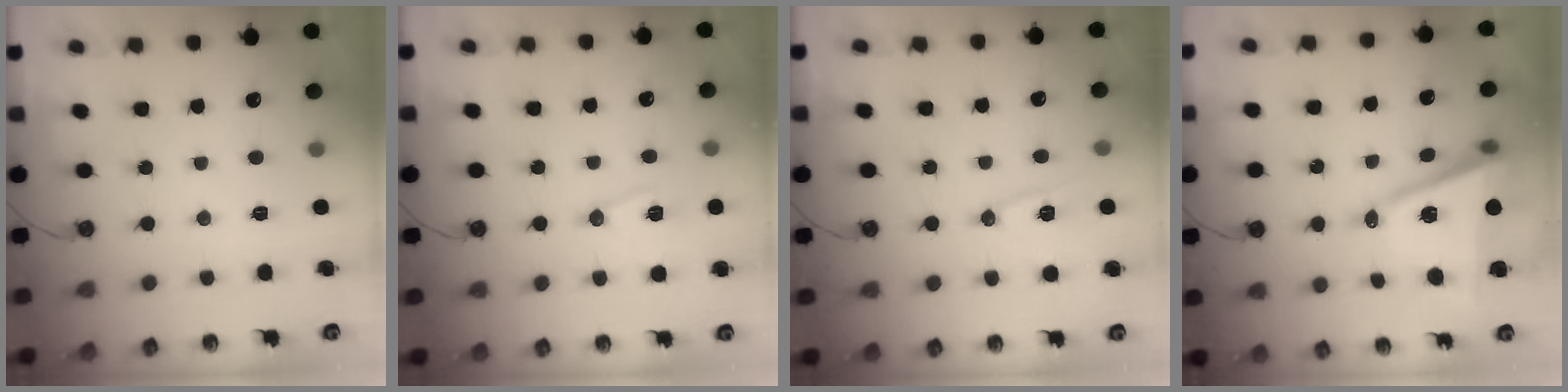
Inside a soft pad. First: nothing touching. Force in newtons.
{"total": 9.2, "press": 9.2, "slide": 1.0}
{"total": 10.0, "press": 10.0, "slide": 0.4}
{"total": 11.0, "press": 10.1, "slide": 4.2}